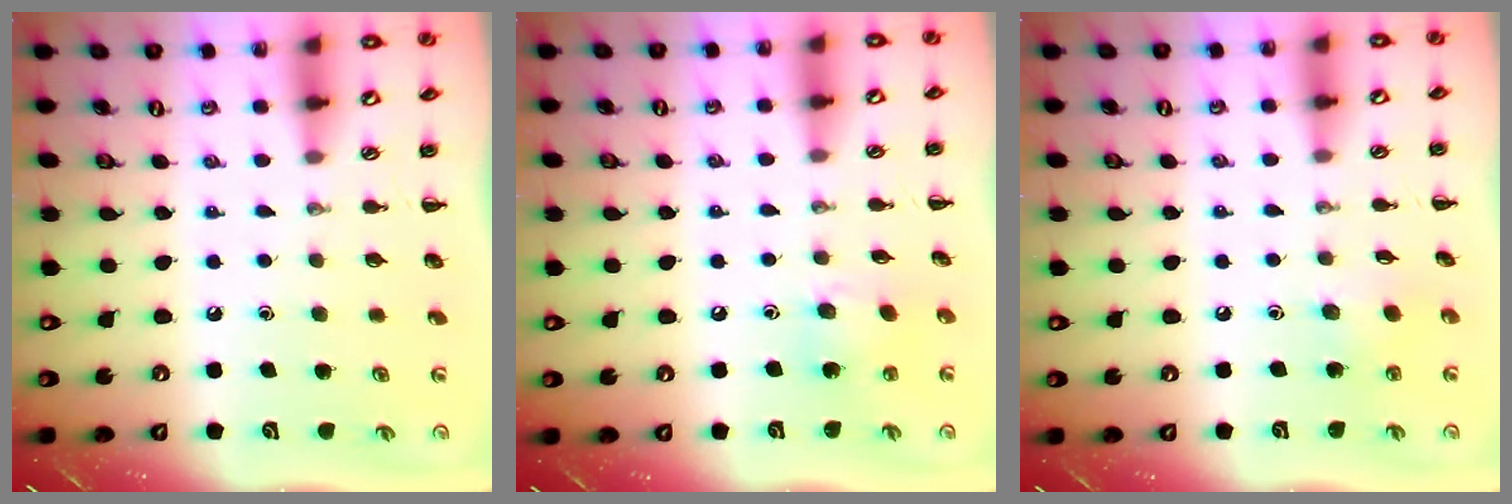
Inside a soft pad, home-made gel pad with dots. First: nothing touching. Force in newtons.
{"total": 6.3, "press": 6.3, "slide": 0.7}
{"total": 3.5, "press": 3.4, "slide": 0.7}